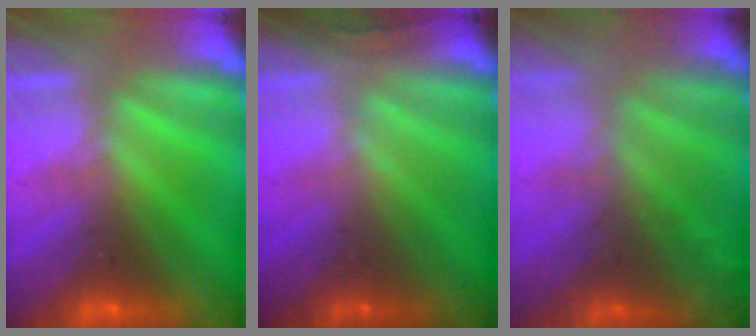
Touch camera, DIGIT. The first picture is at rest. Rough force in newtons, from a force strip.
{"total": 1.5}
{"total": 10.5}